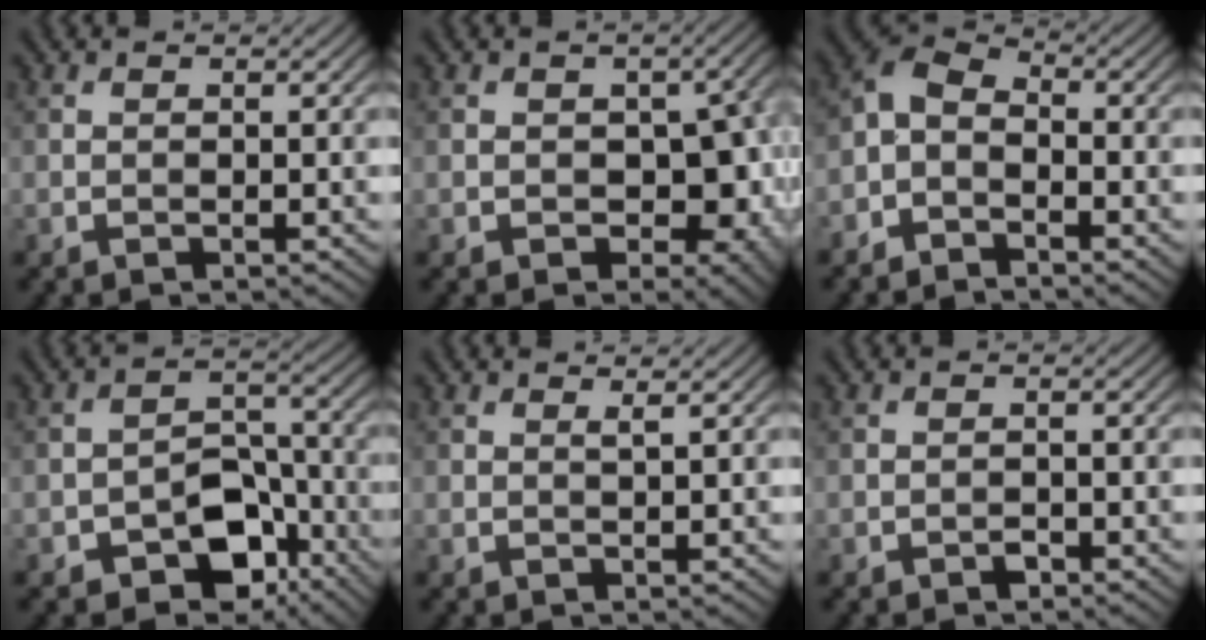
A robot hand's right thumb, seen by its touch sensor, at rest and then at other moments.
{"total": 8.0, "force": [-0.9, 5.4, 5.8], "torque": [-0.078, -0.021, -0.006]}
{"total": 4.7, "force": [-2.4, 2.9, 2.9], "torque": [-0.066, 0.004, -0.061]}
{"total": 8.6, "force": [-4.6, 5.4, 4.9], "torque": [-0.075, -0.004, -0.080]}
{"total": 0.8, "force": [0.6, 0.0, 0.5], "torque": [-0.013, 0.001, 0.010]}
{"total": 0.8, "force": [-0.6, 0.4, 0.4], "torque": [-0.004, 0.001, -0.011]}